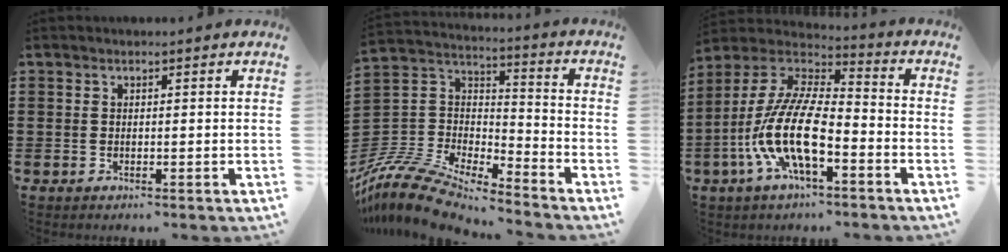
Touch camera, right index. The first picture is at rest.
{"total": 11.6, "force": [-10.7, 2.4, 4.0], "torque": [-0.105, 0.014, -0.222]}
{"total": 13.5, "force": [-5.4, 4.9, 11.4], "torque": [-0.272, -0.010, -0.115]}